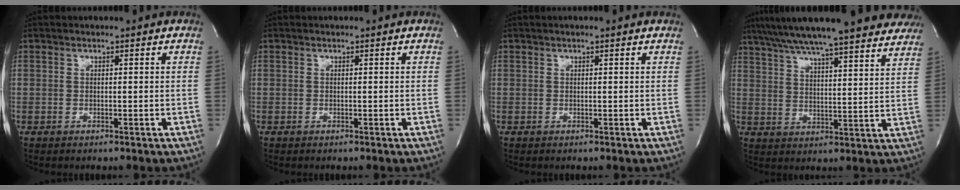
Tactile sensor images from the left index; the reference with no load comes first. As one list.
[{"total": 0.0}, {"total": 1.1, "force": [0.8, 0.0, 0.7], "torque": [-0.013, 0.012, 0.013]}, {"total": 27.0, "force": [23.2, 3.2, 13.4], "torque": [-0.219, 0.008, 0.307]}]